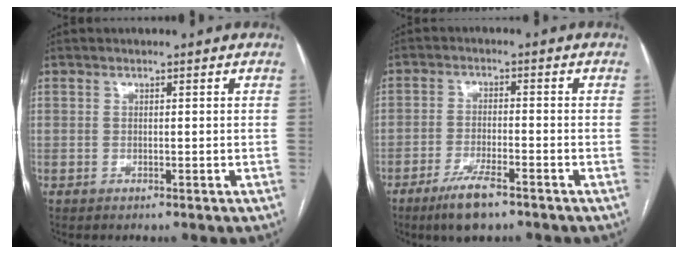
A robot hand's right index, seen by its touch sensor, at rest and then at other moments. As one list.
[{"total": 6.5, "force": [-4.6, 1.1, 4.5], "torque": [-0.090, -0.010, -0.078]}]